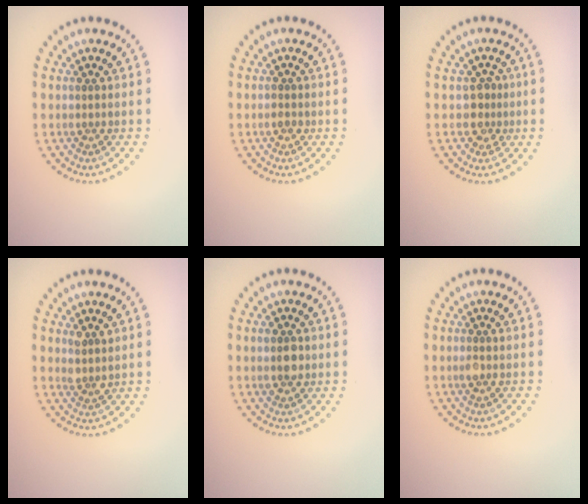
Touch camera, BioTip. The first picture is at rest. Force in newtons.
{"total": 1.0, "press": 0.9, "slide": 0.2}
{"total": 2.0, "press": 1.7, "slide": 1.2}
{"total": 1.8, "press": 1.5, "slide": 0.9}
{"total": 2.5, "press": 2.5, "slide": 0.3}
{"total": 0.9, "press": 0.8, "slide": 0.5}